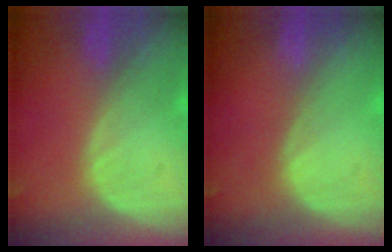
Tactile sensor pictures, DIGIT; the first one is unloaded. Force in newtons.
{"total": 0.0}